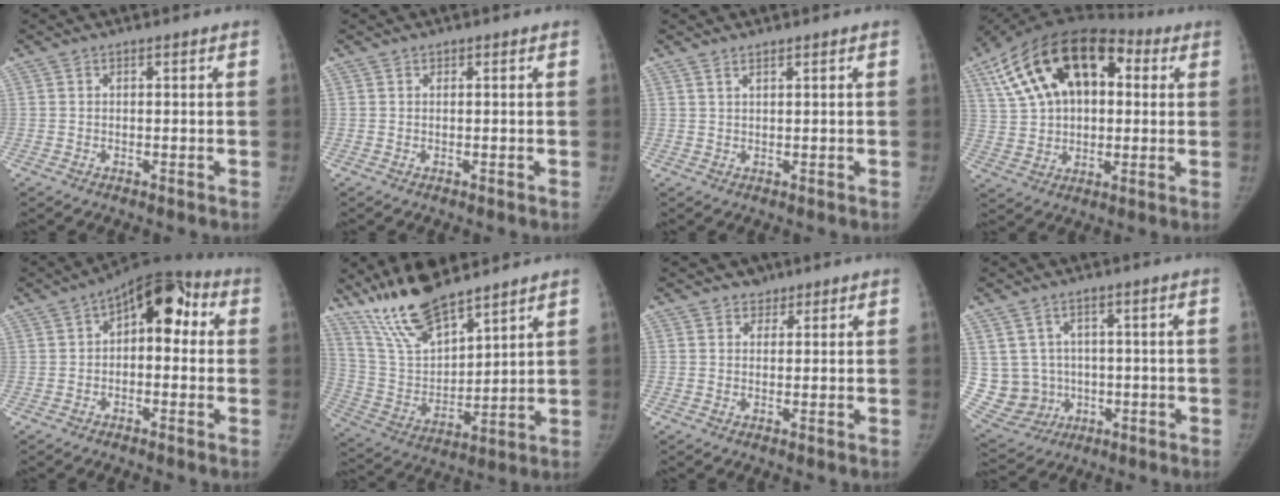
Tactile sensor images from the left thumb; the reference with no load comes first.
{"total": 0.0}
{"total": 1.1, "force": [0.9, 0.0, 0.6], "torque": [-0.011, -0.002, 0.020]}
{"total": 23.0, "force": [7.1, 13.9, 16.9], "torque": [-0.281, 0.022, 0.112]}
{"total": 11.6, "force": [2.1, 6.4, 9.4], "torque": [-0.083, 0.030, 0.014]}
{"total": 15.4, "force": [12.8, 4.2, 7.7], "torque": [-0.128, -0.064, 0.256]}
{"total": 2.0, "force": [1.4, 1.4, -0.1], "torque": [0.015, -0.006, 0.016]}
{"total": 9.2, "force": [0.3, 8.9, 2.3], "torque": [-0.027, 0.008, 0.028]}